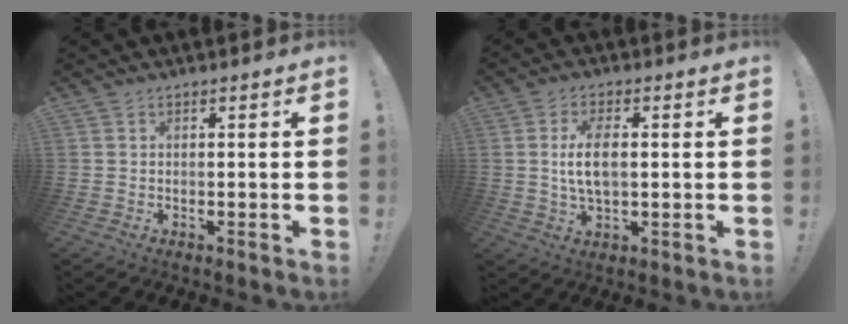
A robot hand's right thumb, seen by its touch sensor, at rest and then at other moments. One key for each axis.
{"total": 8.2, "fx": 0.6, "fy": 3.7, "fz": 7.3, "tx": -0.140, "ty": -0.004, "tz": 0.006}